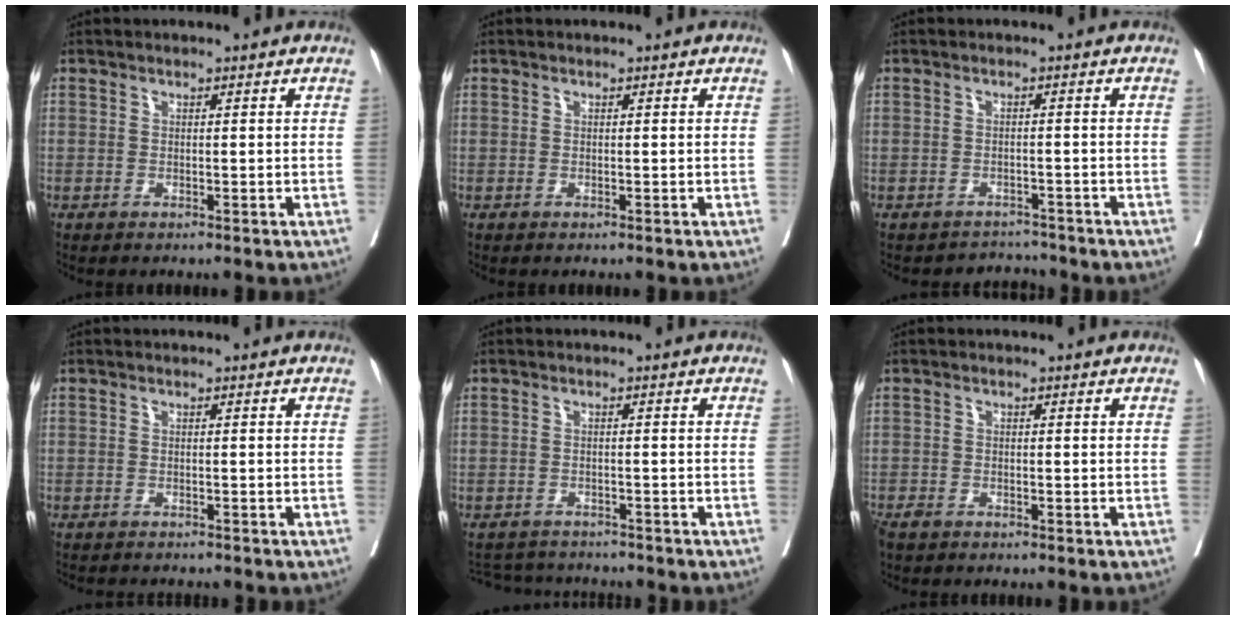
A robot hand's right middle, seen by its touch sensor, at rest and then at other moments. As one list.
[{"total": 0.0}, {"total": 2.6, "force": [-2.3, 0.4, -1.2], "torque": [0.022, 0.004, -0.034]}, {"total": 4.2, "force": [-4.0, 0.8, 1.2], "torque": [-0.011, -0.004, -0.054]}, {"total": 6.2, "force": [-6.1, 1.0, 0.6], "torque": [-0.005, 0.003, -0.090]}, {"total": 2.0, "force": [-1.6, 0.9, 0.8], "torque": [-0.020, -0.004, -0.027]}]